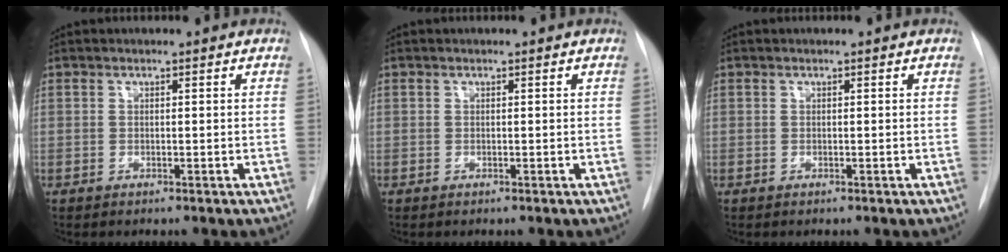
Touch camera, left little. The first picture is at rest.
{"total": 0.0}
{"total": 0.0}